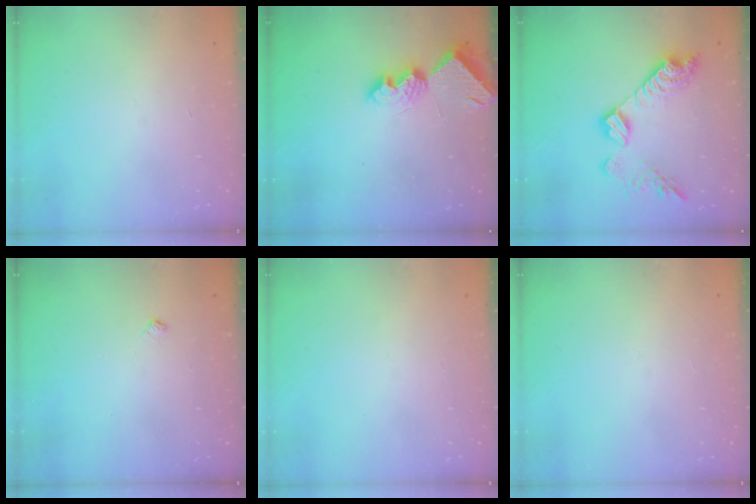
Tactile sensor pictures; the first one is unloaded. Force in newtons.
{"total": 9.1, "press": 9.1, "slide": 0.5}
{"total": 16.2, "press": 16.2, "slide": 1.2}
{"total": 3.1, "press": 3.1, "slide": 0.4}
{"total": 0.0}
{"total": 0.0}